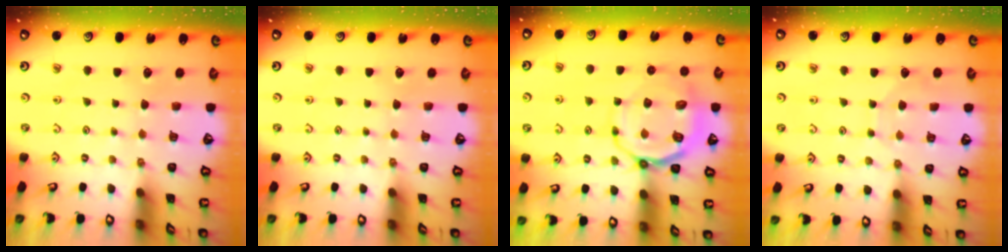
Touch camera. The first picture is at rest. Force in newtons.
{"total": 0.0}
{"total": 11.1, "press": 10.7, "slide": 3.0}
{"total": 4.5, "press": 4.5, "slide": 0.5}